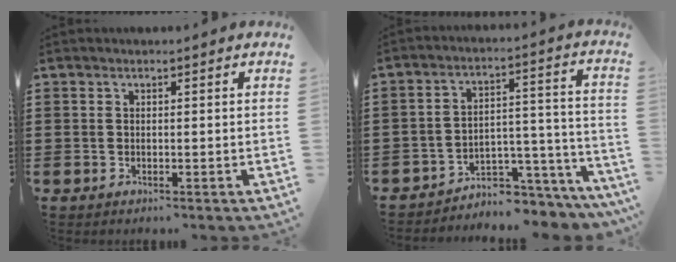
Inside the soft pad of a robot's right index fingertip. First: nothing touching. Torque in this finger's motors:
{"motor_torque": [1.25, 0.89, 0.43, 0.07]}